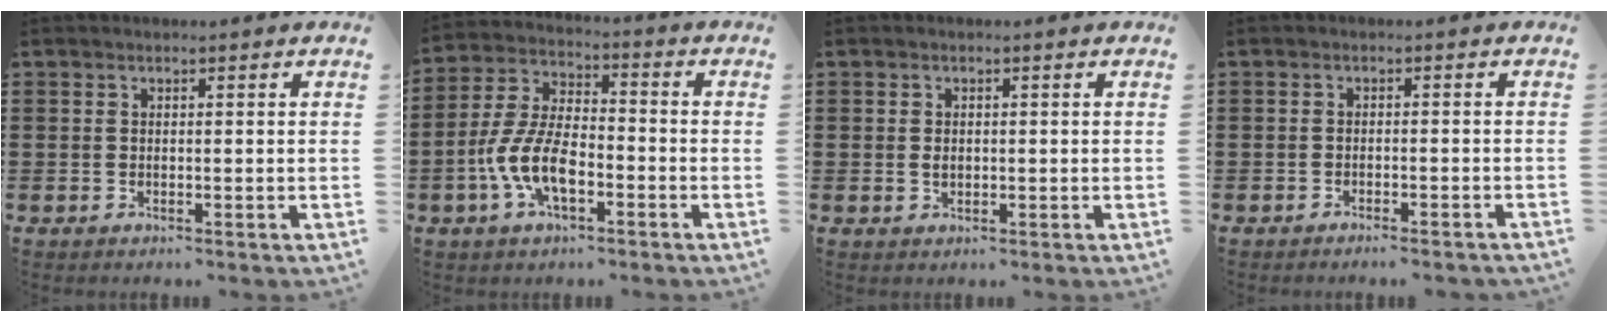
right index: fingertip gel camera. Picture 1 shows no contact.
{"total": 8.8, "force": [-3.5, 3.9, 7.0], "torque": [-0.173, -0.007, -0.072]}
{"total": 1.1, "force": [0.0, 0.7, 0.9], "torque": [-0.020, 0.003, 0.000]}
{"total": 1.3, "force": [-1.3, -0.1, 0.3], "torque": [-0.007, 0.001, -0.025]}